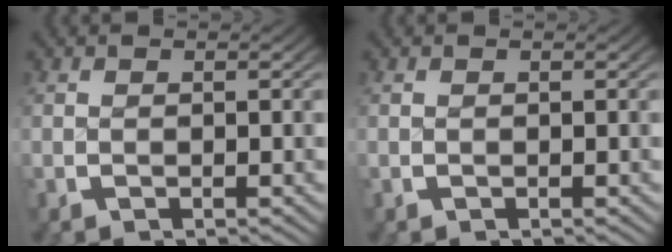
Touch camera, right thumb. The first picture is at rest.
{"total": 0.0}